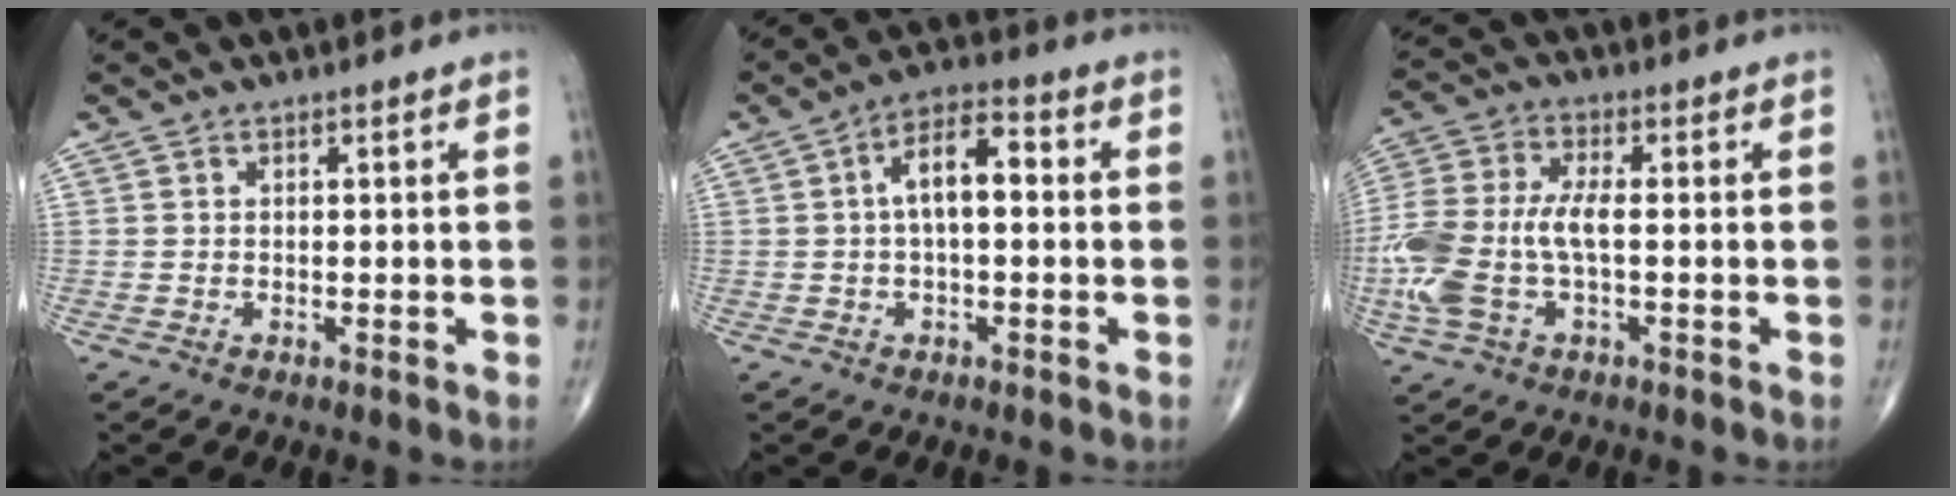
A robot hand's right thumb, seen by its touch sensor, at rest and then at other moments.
{"total": 8.0, "force": [0.7, 3.6, 7.1], "torque": [-0.120, 0.030, 0.004]}
{"total": 13.3, "force": [-2.1, 6.1, 11.6], "torque": [-0.287, 0.017, -0.039]}